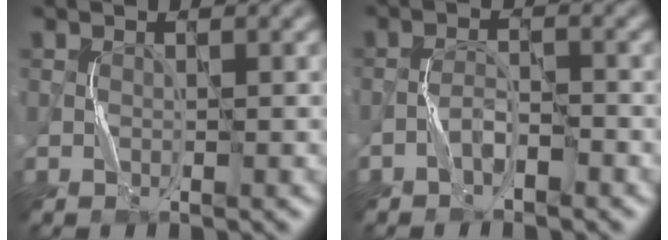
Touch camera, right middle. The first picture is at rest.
{"total": 1.9, "force": [-1.4, 0.5, 1.2], "torque": [-0.023, 0.009, -0.029]}